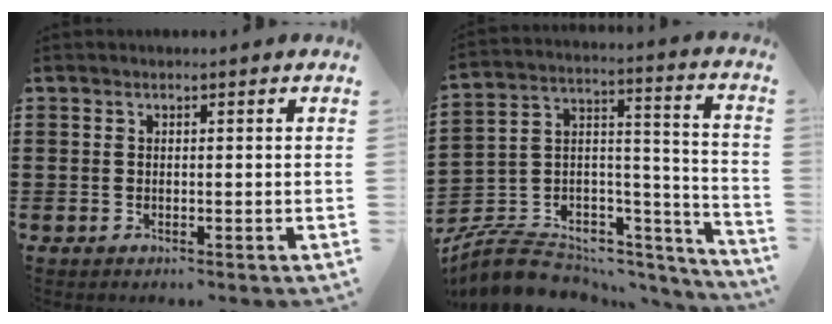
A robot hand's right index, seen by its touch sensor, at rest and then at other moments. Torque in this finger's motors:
{"motor_torque": [-2.14, 0.00, -1.05, -0.21]}